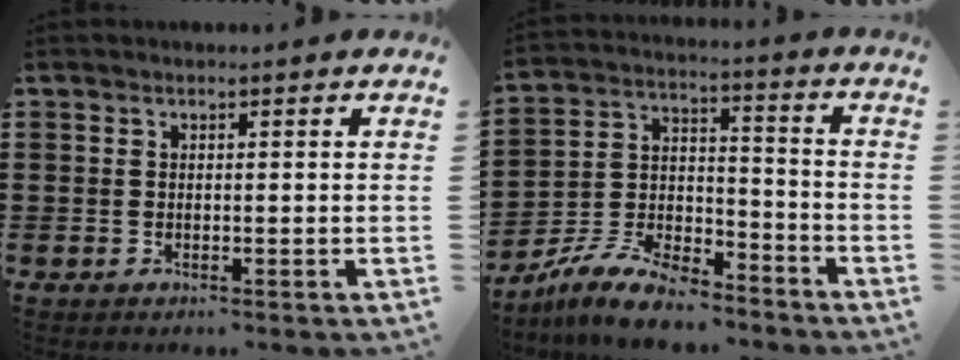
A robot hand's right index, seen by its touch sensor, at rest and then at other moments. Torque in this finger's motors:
{"motor_torque": [0.70, 0.70, -0.25, -0.21]}